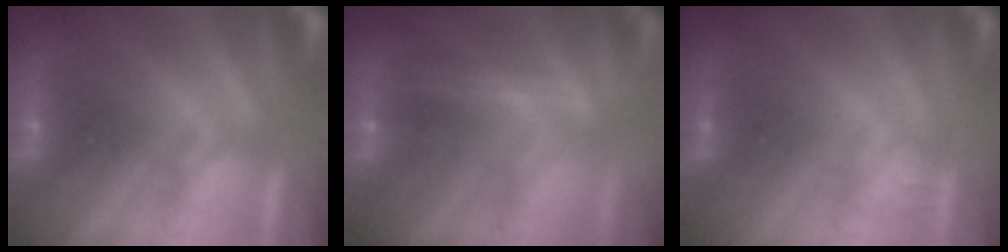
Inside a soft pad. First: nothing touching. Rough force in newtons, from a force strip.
{"total": 2.4}
{"total": 1.5}